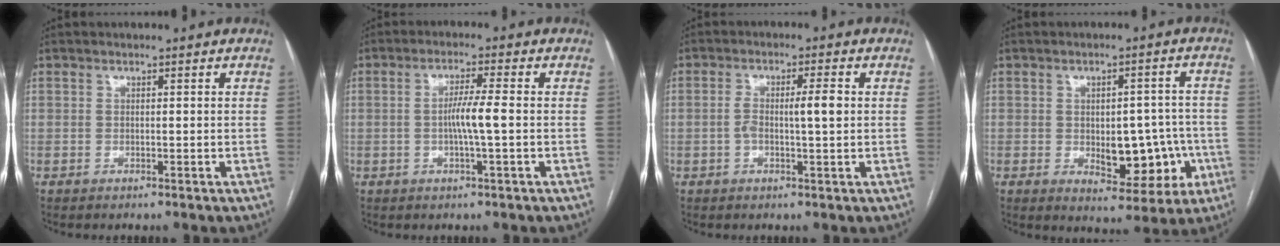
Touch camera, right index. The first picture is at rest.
{"total": 4.6, "force": [-0.5, -0.3, 4.5], "torque": [-0.085, 0.002, -0.011]}
{"total": 4.8, "force": [0.0, 0.7, 4.7], "torque": [-0.089, 0.011, 0.001]}
{"total": 10.2, "force": [-2.3, 5.4, 8.3], "torque": [-0.088, 0.015, -0.015]}